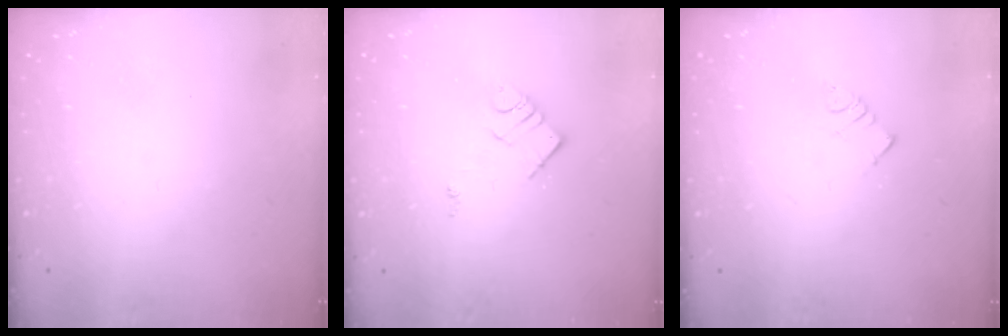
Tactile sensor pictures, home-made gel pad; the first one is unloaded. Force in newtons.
{"total": 7.4, "press": 7.4, "slide": 0.2}
{"total": 2.5, "press": 2.5, "slide": 0.1}